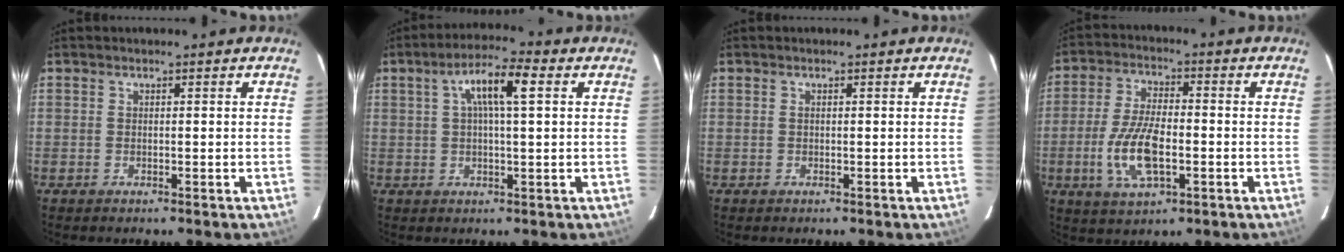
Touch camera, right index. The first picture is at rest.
{"total": 7.8, "force": [2.2, 1.5, 7.3], "torque": [-0.132, 0.017, 0.038]}
{"total": 0.0}
{"total": 11.0, "force": [-2.9, 4.6, 9.6], "torque": [-0.201, -0.005, -0.052]}